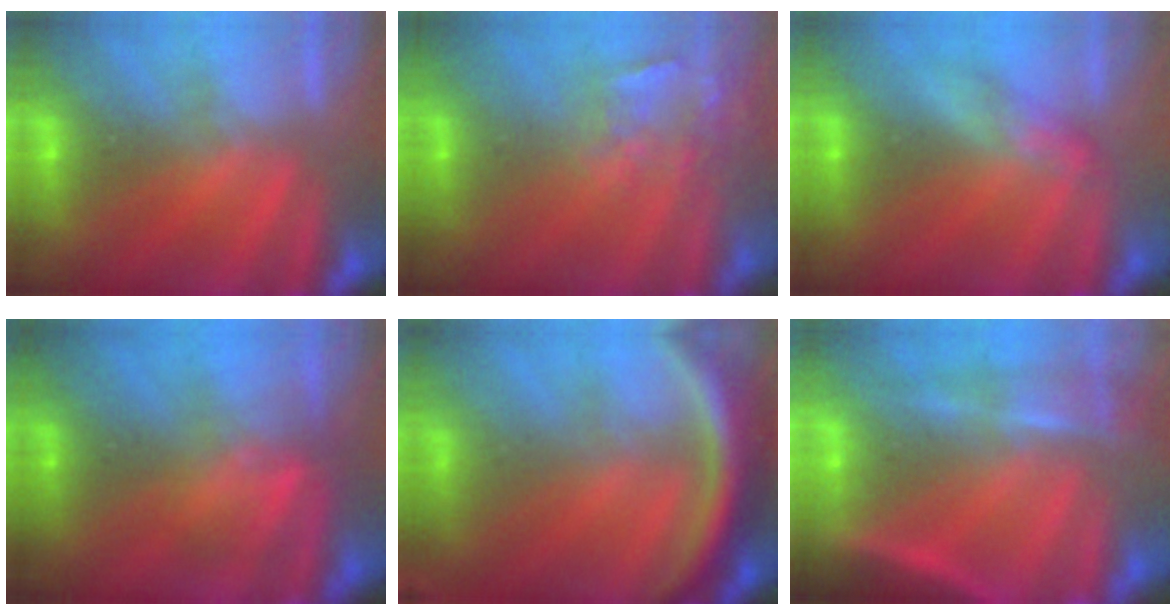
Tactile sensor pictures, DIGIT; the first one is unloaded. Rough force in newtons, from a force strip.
{"total": 3.8}
{"total": 2.7}
{"total": 2.9}
{"total": 11.4}
{"total": 5.8}